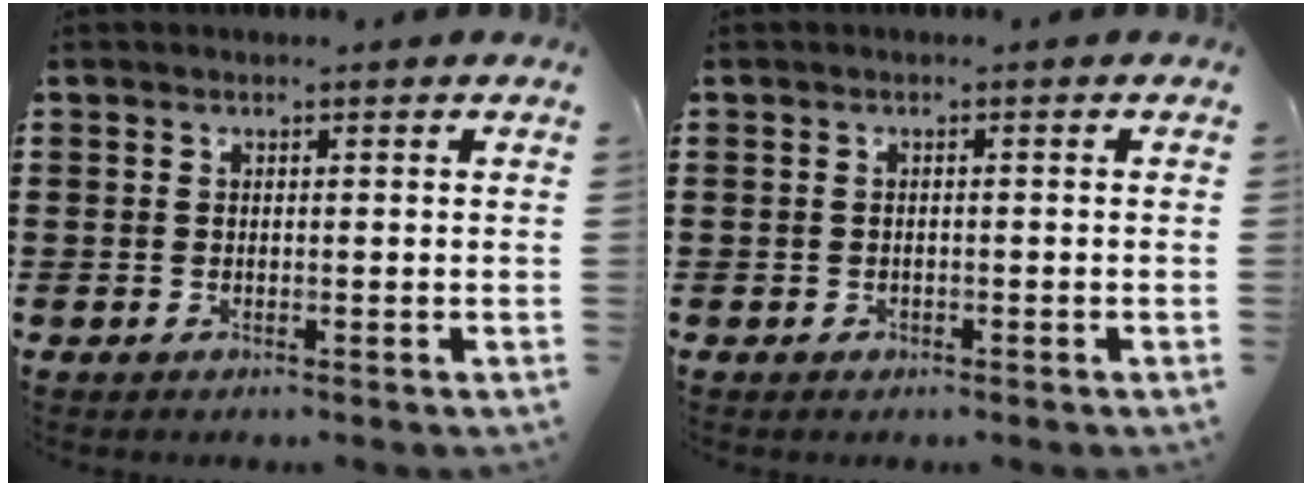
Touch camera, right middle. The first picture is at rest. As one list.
[{"total": 0.7, "force": [-0.3, 0.6, 0.1], "torque": [-0.004, 0.003, -0.007]}]